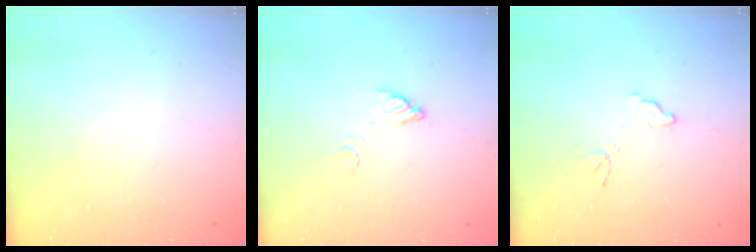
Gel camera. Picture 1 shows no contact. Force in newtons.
{"total": 3.5, "press": 3.5, "slide": 0.2}
{"total": 7.7, "press": 7.7, "slide": 0.4}